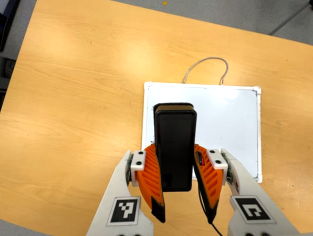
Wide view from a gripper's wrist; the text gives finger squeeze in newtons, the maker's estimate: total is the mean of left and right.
{"total": 8.4, "left": 6.9, "right": 10.0}